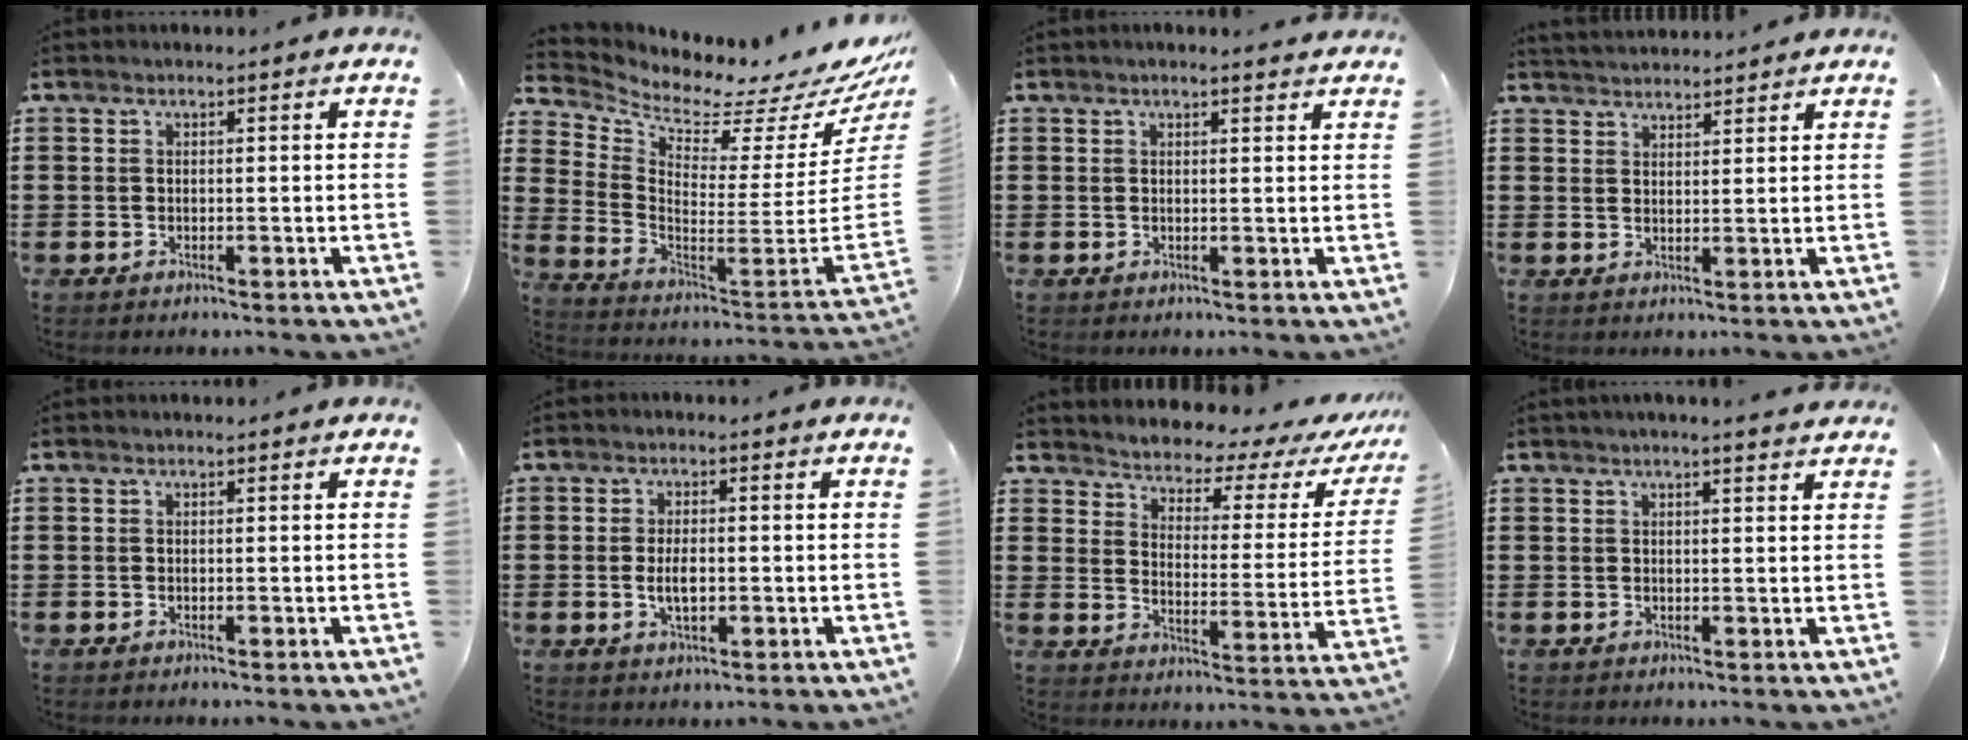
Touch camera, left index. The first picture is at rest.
{"total": 2.9, "force": [2.4, 0.7, 1.5], "torque": [-0.039, -0.066, 0.028]}
{"total": 1.3, "force": [1.2, 0.0, 0.5], "torque": [-0.013, 0.000, 0.022]}
{"total": 2.5, "force": [2.4, 0.1, -0.5], "torque": [0.001, -0.005, 0.047]}
{"total": 0.0}
{"total": 3.8, "force": [-0.4, 1.8, 3.3], "torque": [-0.070, 0.001, -0.010]}
{"total": 3.0, "force": [2.8, 0.9, 0.6], "torque": [-0.036, -0.031, 0.038]}
{"total": 1.9, "force": [1.6, -0.1, 1.0], "torque": [-0.022, 0.002, 0.031]}